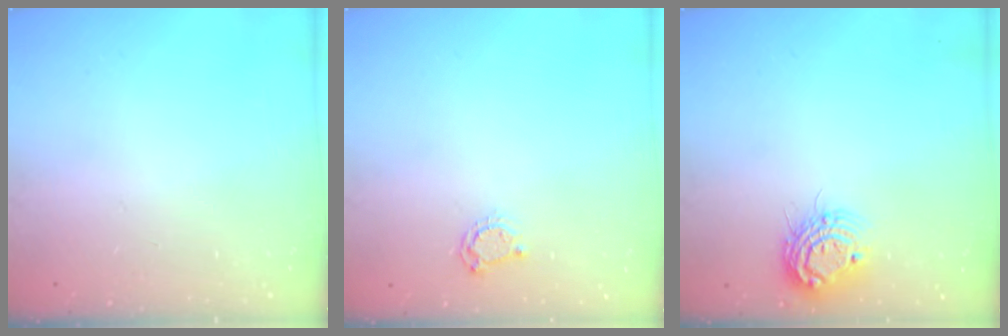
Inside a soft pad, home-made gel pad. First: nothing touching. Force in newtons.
{"total": 4.2, "press": 4.2, "slide": 0.5}
{"total": 10.3, "press": 10.2, "slide": 0.8}